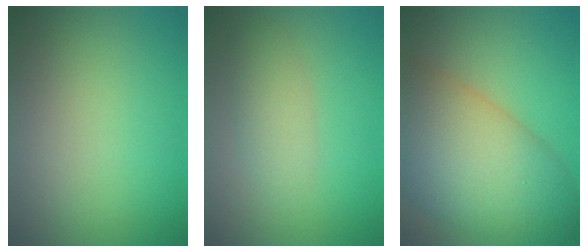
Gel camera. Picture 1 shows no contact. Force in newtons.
{"total": 2.5, "press": 2.5, "slide": 0.1}
{"total": 13.0, "press": 13.0, "slide": 0.6}